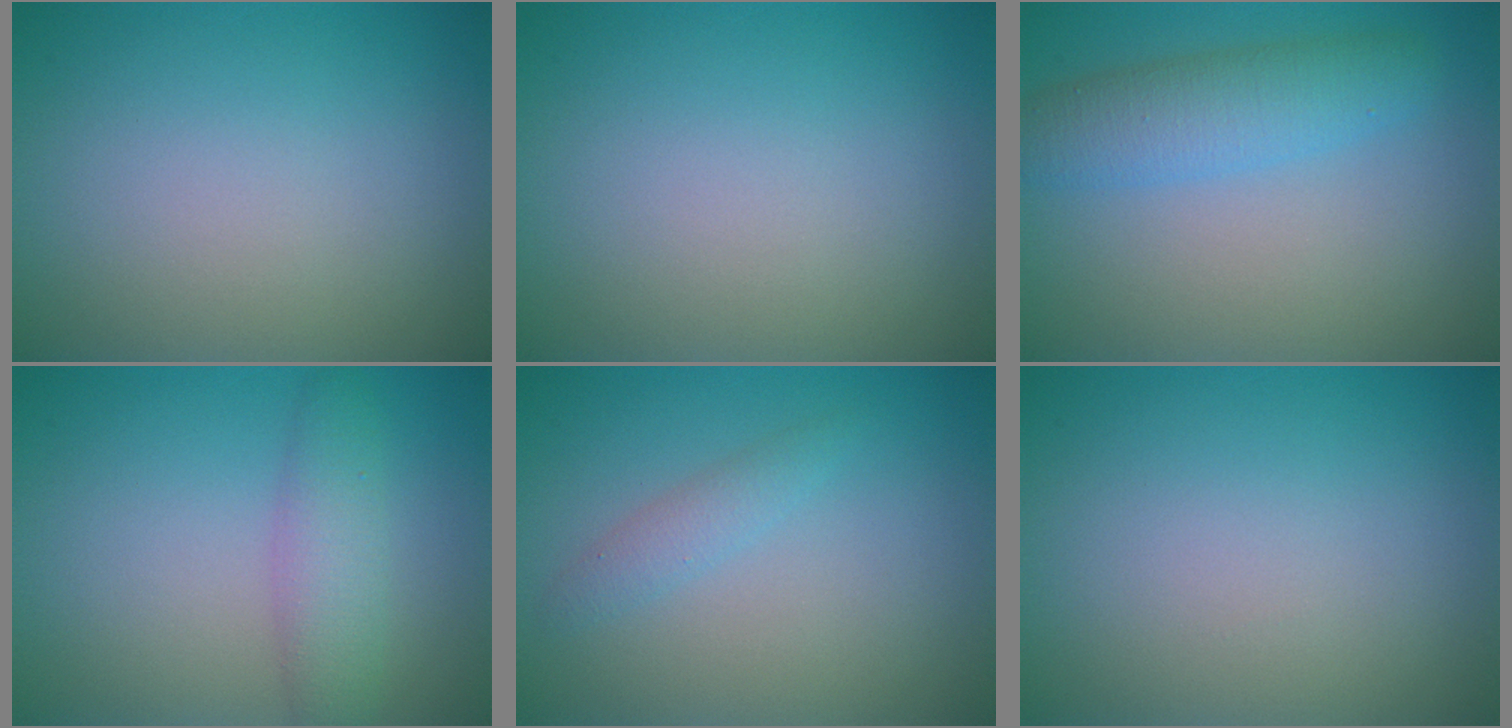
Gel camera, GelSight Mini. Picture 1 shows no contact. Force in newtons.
{"total": 0.0}
{"total": 4.2, "press": 4.2, "slide": 0.2}
{"total": 3.0, "press": 3.0, "slide": 0.0}
{"total": 1.4, "press": 1.4, "slide": 0.0}
{"total": 0.0}